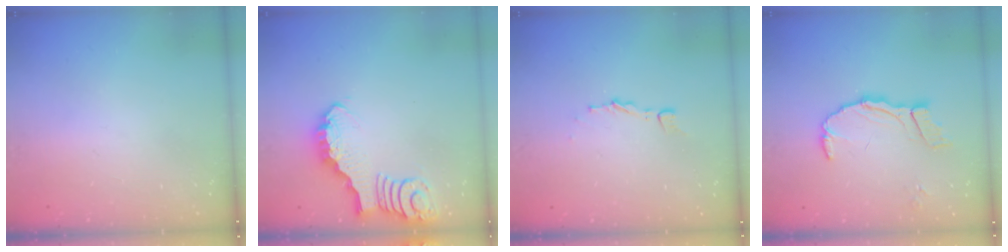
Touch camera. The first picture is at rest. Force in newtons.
{"total": 2.7, "press": 2.7, "slide": 0.2}
{"total": 2.6, "press": 2.6, "slide": 0.2}
{"total": 8.9, "press": 8.9, "slide": 0.6}